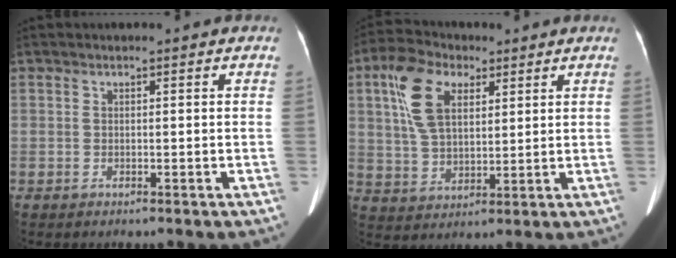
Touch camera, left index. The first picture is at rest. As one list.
[{"total": 9.6, "force": [3.9, 5.2, 7.0], "torque": [-0.157, 0.021, 0.081]}]